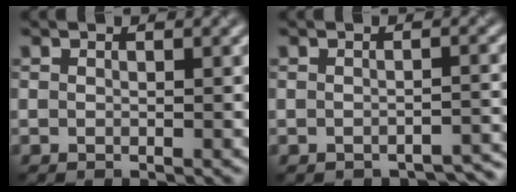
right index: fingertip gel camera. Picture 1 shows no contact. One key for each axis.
{"total": 2.0, "fx": -1.9, "fy": 0.5, "fz": 0.5, "tx": -0.004, "ty": 0.001, "tz": -0.018}